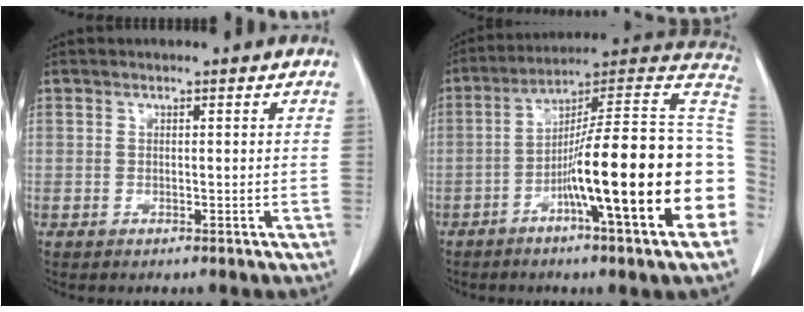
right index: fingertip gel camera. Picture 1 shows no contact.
{"total": 23.3, "force": [-6.1, 0.6, 22.5], "torque": [-0.252, 0.015, -0.101]}